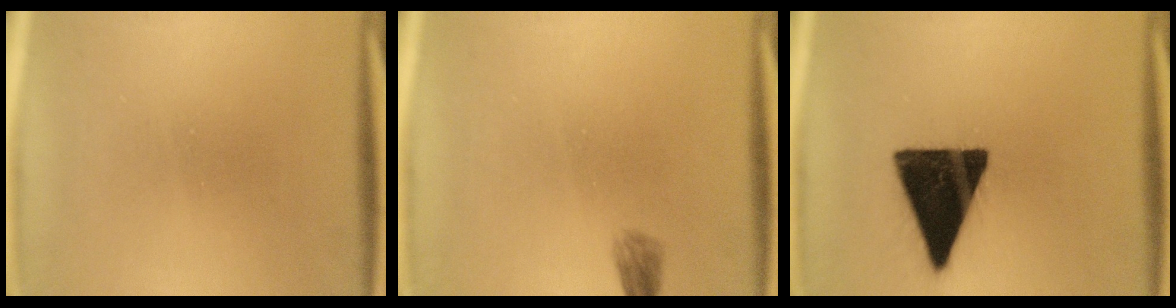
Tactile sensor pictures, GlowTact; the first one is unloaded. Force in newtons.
{"total": 1.7}
{"total": 16.6}